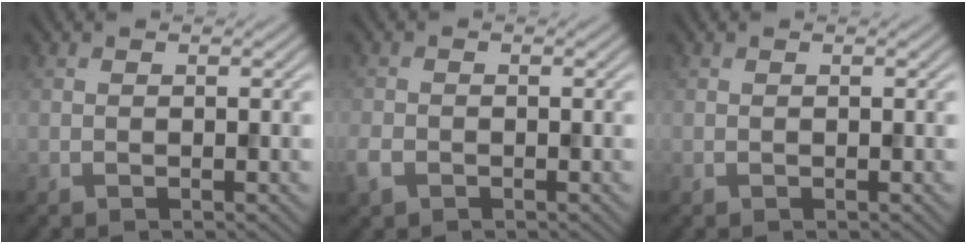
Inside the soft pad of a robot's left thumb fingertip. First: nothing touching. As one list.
[{"total": 2.2, "force": [-1.3, 1.5, 1.0], "torque": [-0.029, -0.007, -0.036]}, {"total": 0.0}]